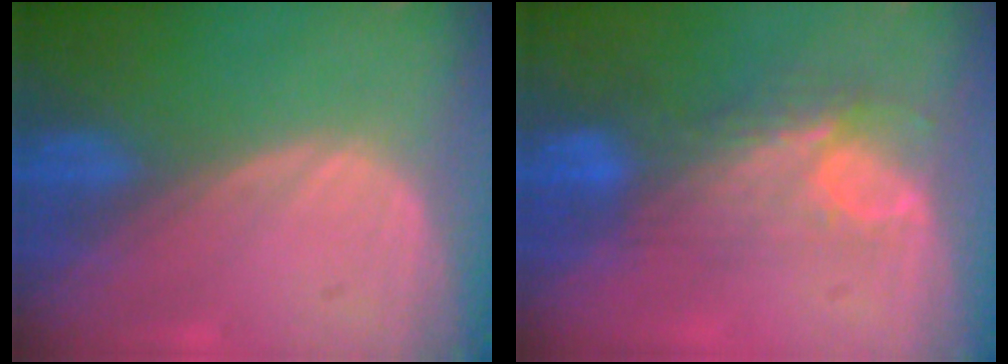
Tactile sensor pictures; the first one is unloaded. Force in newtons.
{"total": 7.6, "press": 6.6, "slide": 3.7}